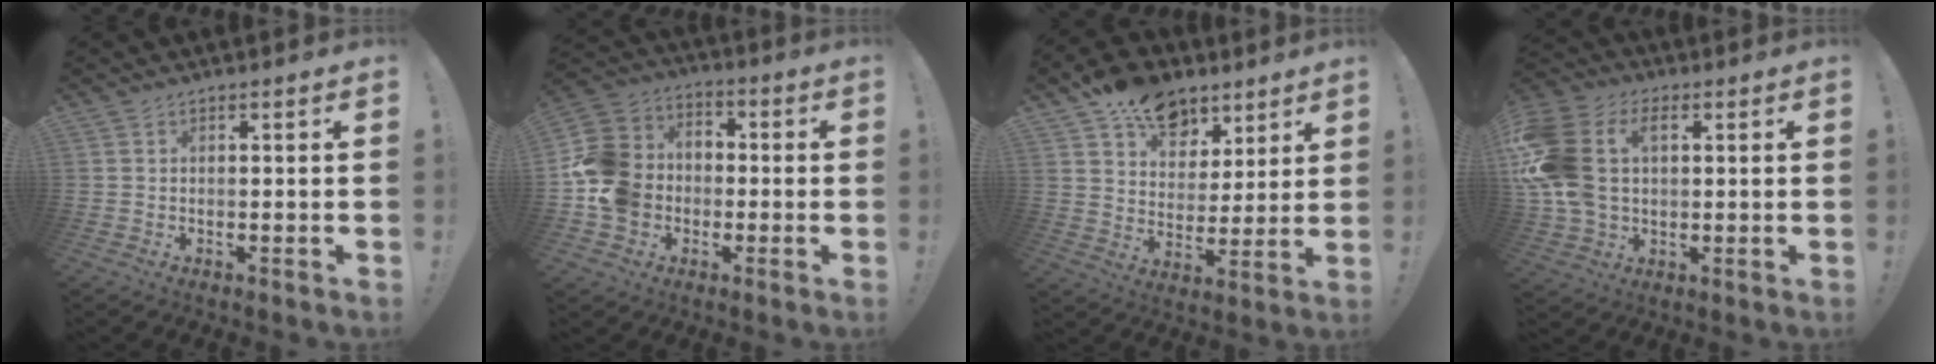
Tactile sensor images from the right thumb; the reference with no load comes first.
{"total": 15.0, "force": [-3.5, 13.2, 6.2], "torque": [-0.110, 0.028, -0.058]}
{"total": 14.5, "force": [9.8, 9.0, 5.7], "torque": [-0.080, -0.064, 0.181]}
{"total": 17.6, "force": [3.4, 12.7, 11.7], "torque": [-0.254, -0.003, 0.064]}